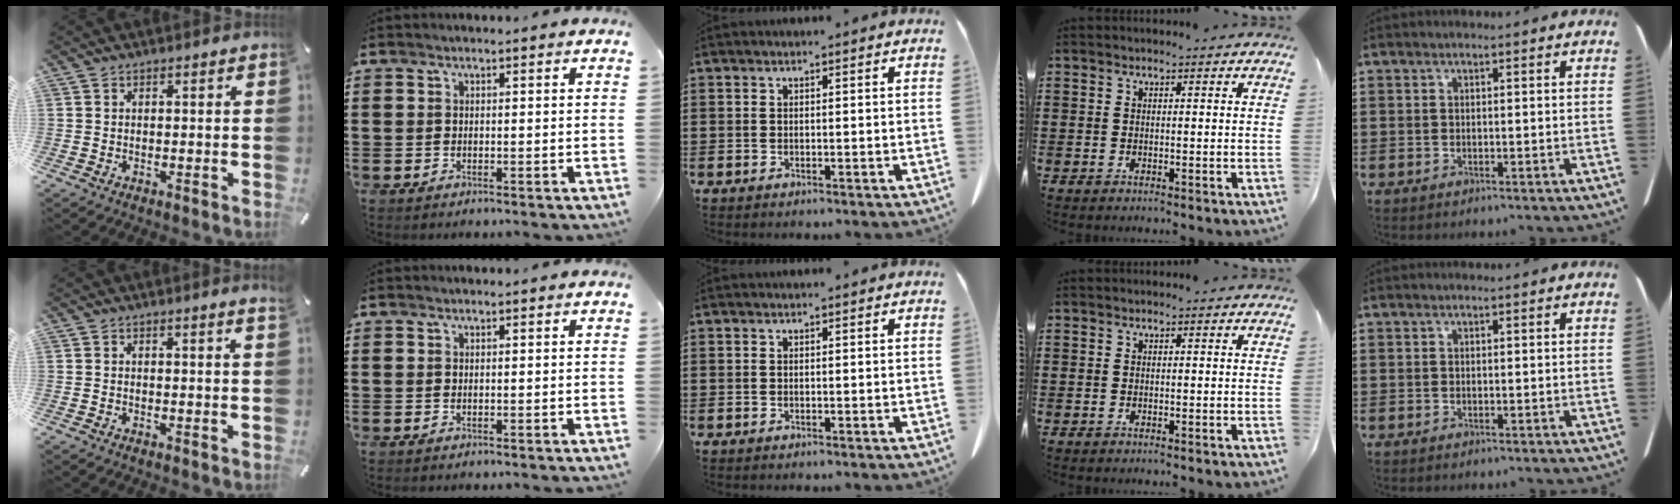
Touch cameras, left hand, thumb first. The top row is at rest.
{"thumb": {"total": 0.7, "force": [0.4, -0.2, 0.6], "torque": [-0.010, -0.002, 0.007]}}